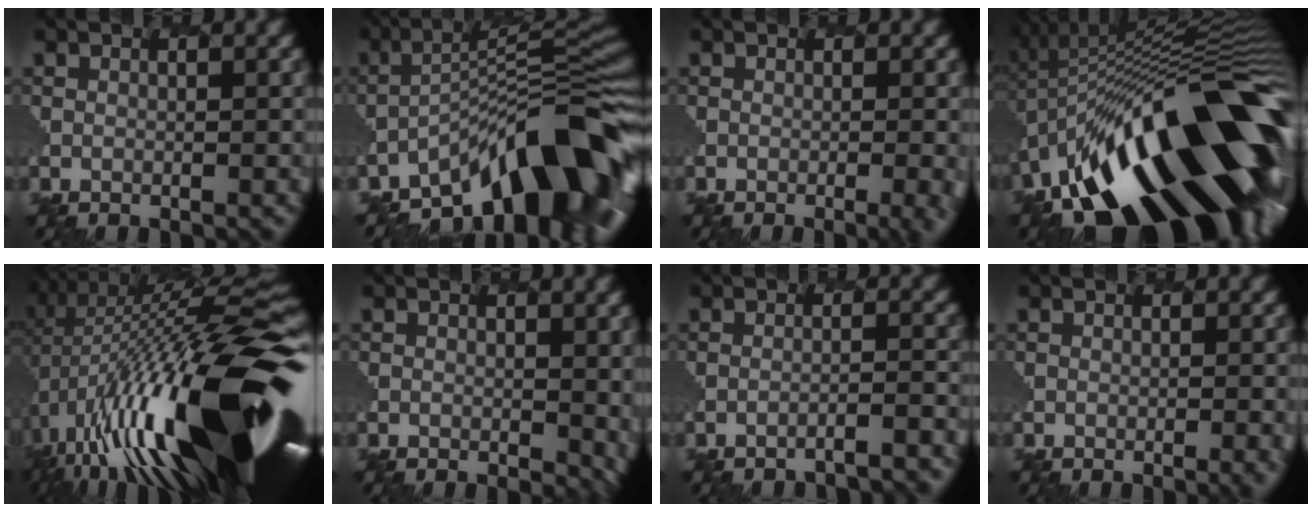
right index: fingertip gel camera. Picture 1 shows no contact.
{"total": 12.1, "force": [-8.1, 3.5, 8.3], "torque": [-0.122, 0.003, -0.141]}
{"total": 4.0, "force": [-1.4, 1.3, 3.5], "torque": [-0.038, -0.001, -0.010]}
{"total": 17.9, "force": [-5.7, 8.6, 14.7], "torque": [-0.236, -0.014, -0.103]}
{"total": 20.1, "force": [-1.8, 7.3, 18.6], "torque": [-0.306, -0.015, -0.035]}
{"total": 3.7, "force": [-0.1, 2.0, 3.0], "torque": [-0.043, -0.015, 0.008]}
{"total": 2.9, "force": [-2.6, 0.1, 1.2], "torque": [-0.024, 0.006, -0.040]}
{"total": 2.3, "force": [-0.7, 0.7, 2.1], "torque": [-0.022, 0.003, -0.004]}